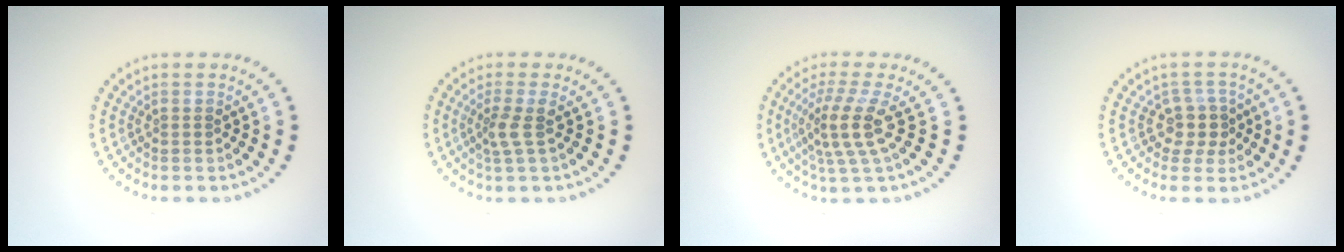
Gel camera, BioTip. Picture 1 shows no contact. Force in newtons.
{"total": 1.9, "press": 1.4, "slide": 1.2}
{"total": 3.8, "press": 2.9, "slide": 2.4}
{"total": 2.5, "press": 1.9, "slide": 1.6}